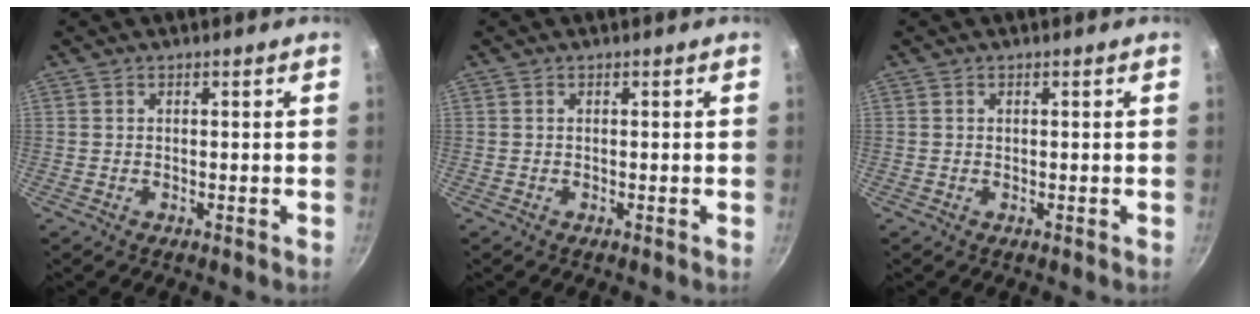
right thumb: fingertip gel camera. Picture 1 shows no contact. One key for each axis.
{"total": 0.0}
{"total": 0.0}